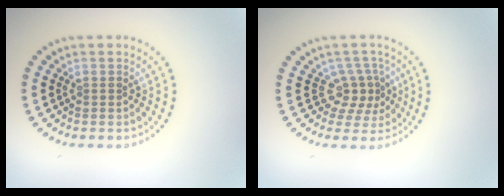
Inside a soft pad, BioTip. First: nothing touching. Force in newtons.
{"total": 2.8, "press": 2.1, "slide": 1.9}